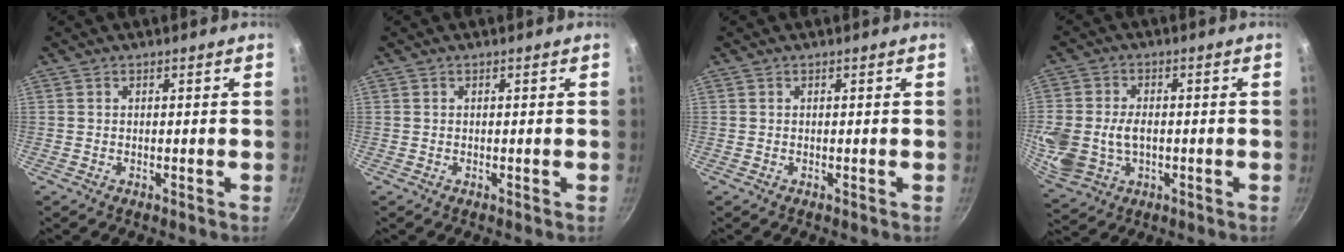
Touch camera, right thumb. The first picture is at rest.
{"total": 0.0}
{"total": 0.0}
{"total": 13.1, "force": [-0.9, 9.7, 8.8], "torque": [-0.196, 0.005, -0.007]}